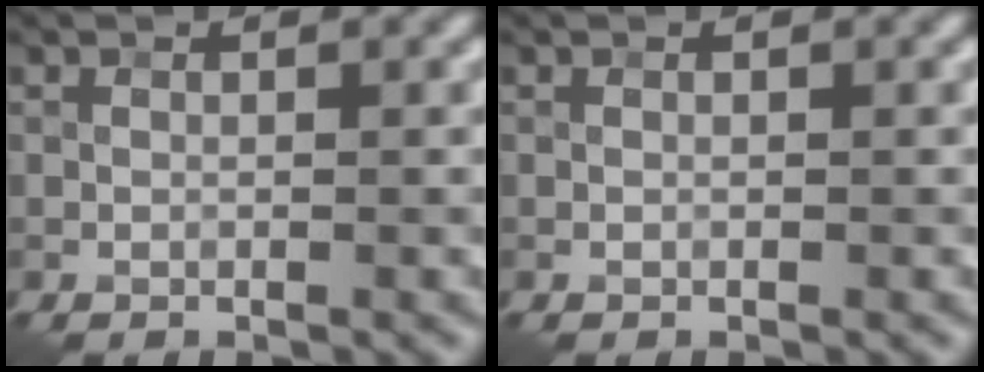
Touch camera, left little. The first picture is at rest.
{"total": 0.0}